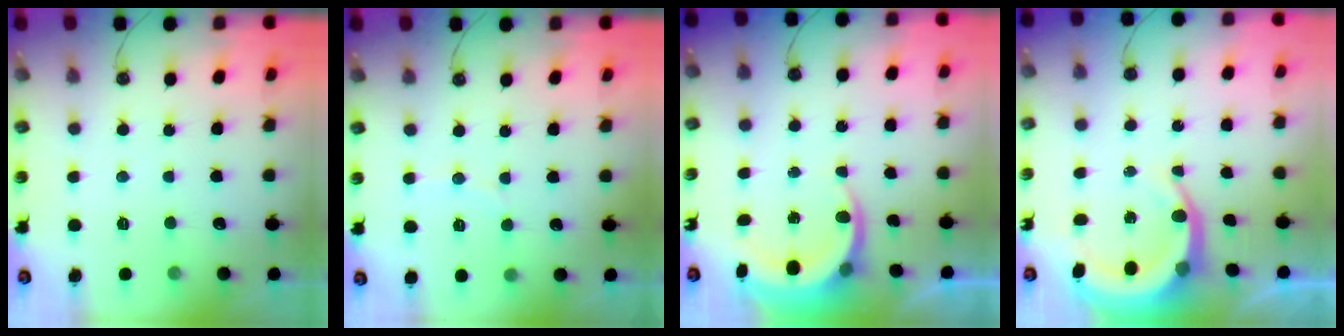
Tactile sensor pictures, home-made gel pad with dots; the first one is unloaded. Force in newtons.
{"total": 2.9, "press": 2.9, "slide": 0.3}
{"total": 6.2, "press": 6.0, "slide": 1.5}
{"total": 8.4, "press": 8.2, "slide": 1.9}